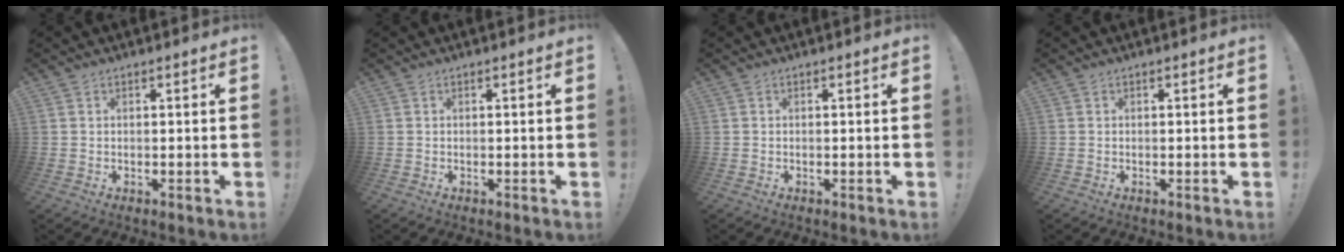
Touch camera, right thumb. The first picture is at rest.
{"total": 0.0}
{"total": 0.0}
{"total": 0.0}